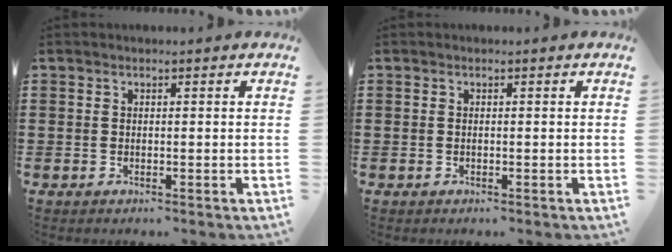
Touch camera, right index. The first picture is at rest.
{"total": 0.0}